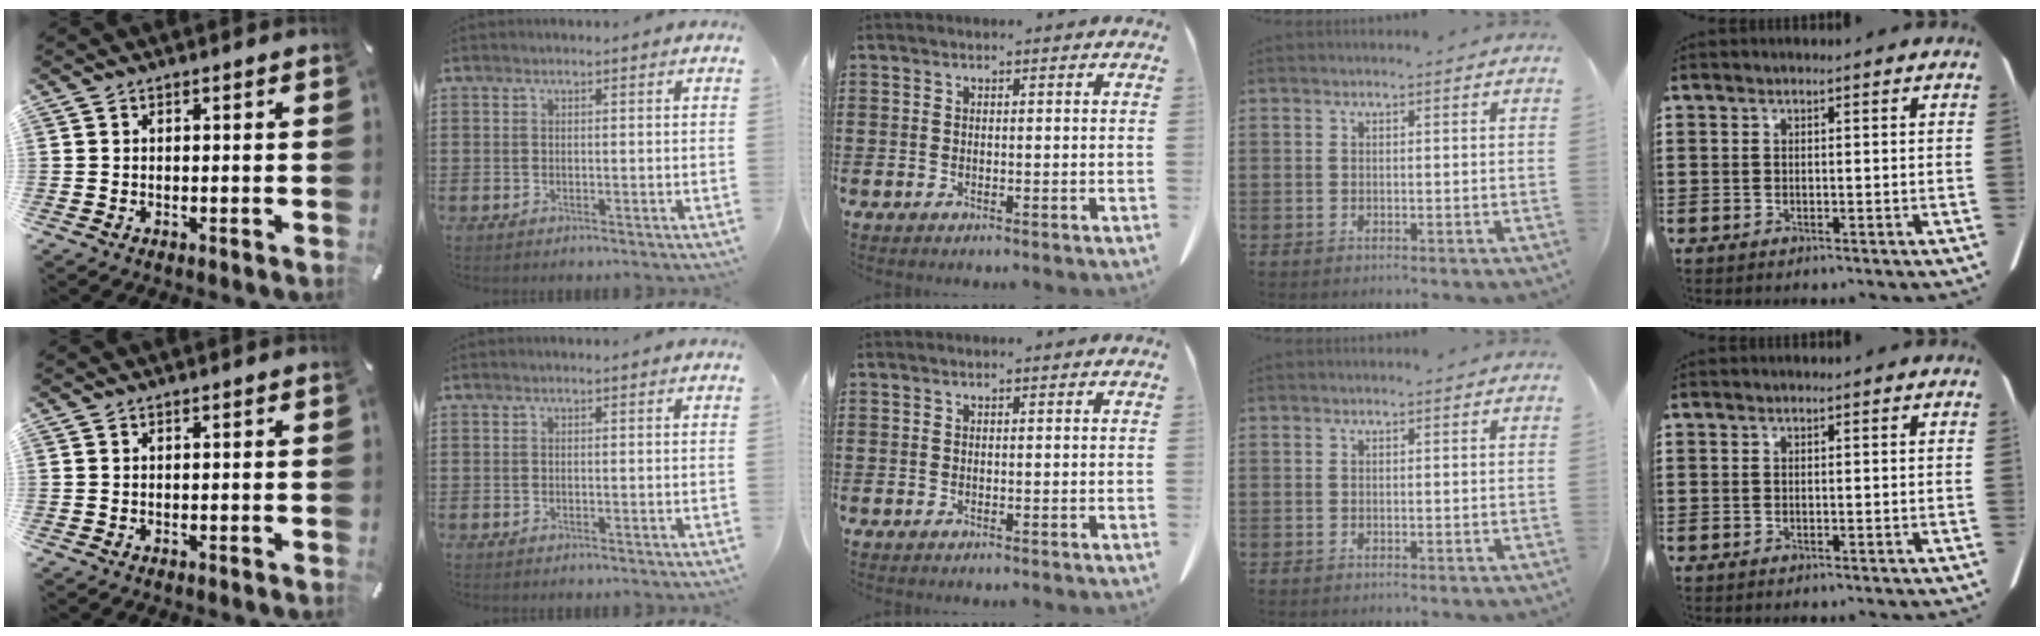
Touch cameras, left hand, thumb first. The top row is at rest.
{}